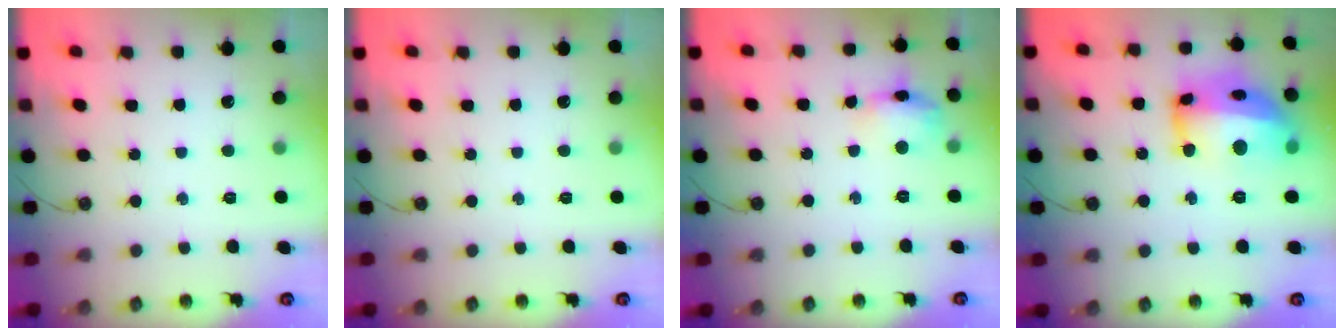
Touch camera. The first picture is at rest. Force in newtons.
{"total": 0.0}
{"total": 11.1, "press": 11.1, "slide": 0.8}
{"total": 19.2, "press": 19.1, "slide": 1.7}